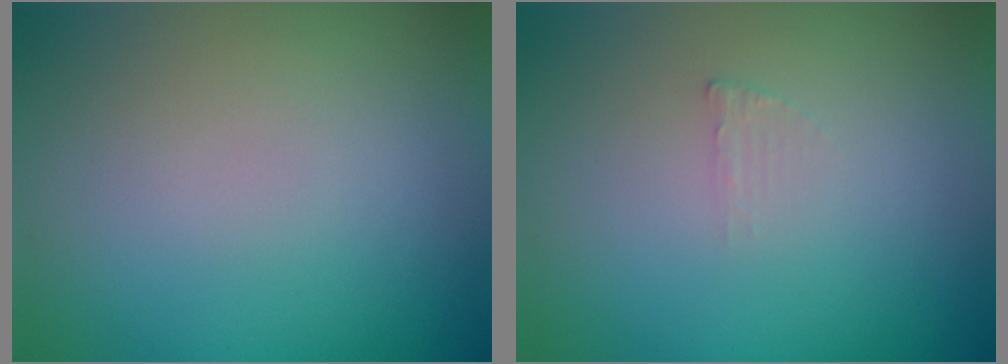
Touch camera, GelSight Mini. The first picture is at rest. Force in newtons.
{"total": 0.6, "press": 0.6, "slide": 0.1}